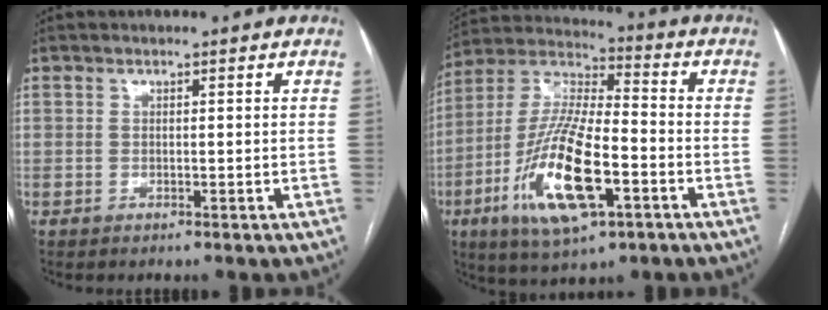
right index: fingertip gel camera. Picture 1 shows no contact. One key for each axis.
{"total": 18.4, "fx": -6.5, "fy": 5.2, "fz": 16.4, "tx": -0.344, "ty": -0.012, "tz": -0.112}